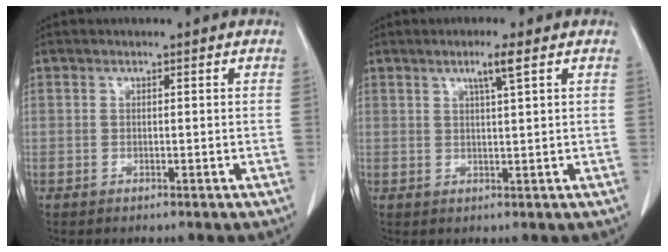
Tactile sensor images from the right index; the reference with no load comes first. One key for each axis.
{"total": 3.0, "fx": 1.5, "fy": -0.4, "fz": 2.5, "tx": -0.047, "ty": -0.002, "tz": 0.028}